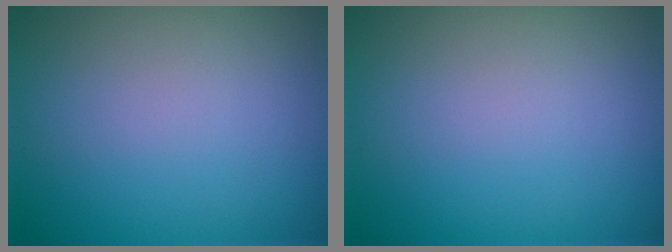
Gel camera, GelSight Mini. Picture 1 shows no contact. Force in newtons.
{"total": 0.0}